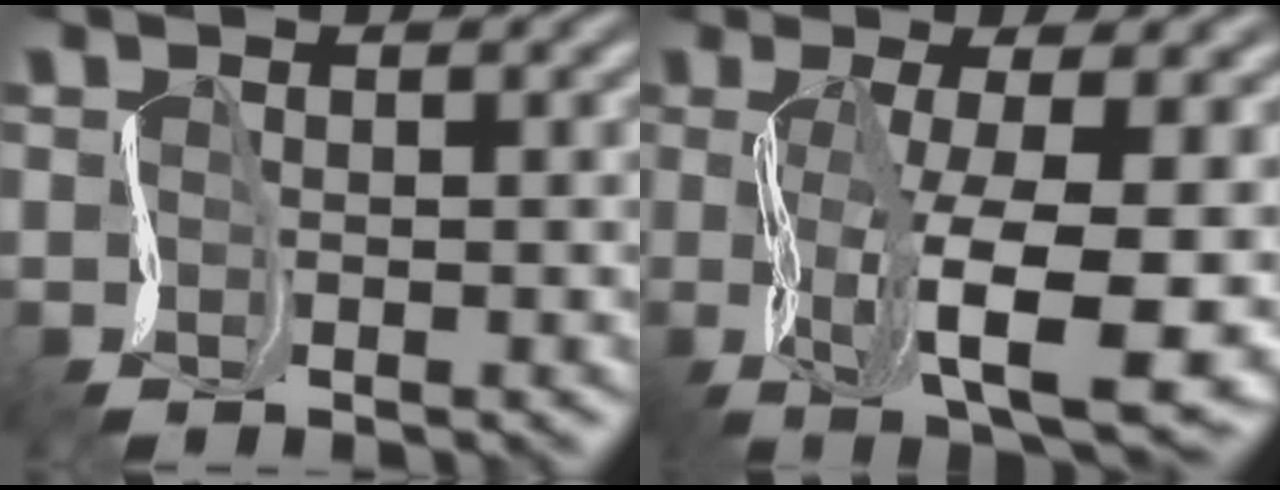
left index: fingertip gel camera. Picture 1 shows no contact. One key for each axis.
{"total": 10.9, "fx": -1.4, "fy": 3.5, "fz": 10.3, "tx": -0.173, "ty": -0.015, "tz": -0.009}